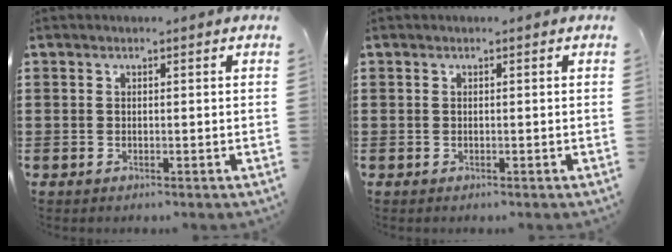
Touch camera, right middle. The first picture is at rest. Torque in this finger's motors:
{"motor_torque": [0.64, -0.78, 0.00, -0.01]}